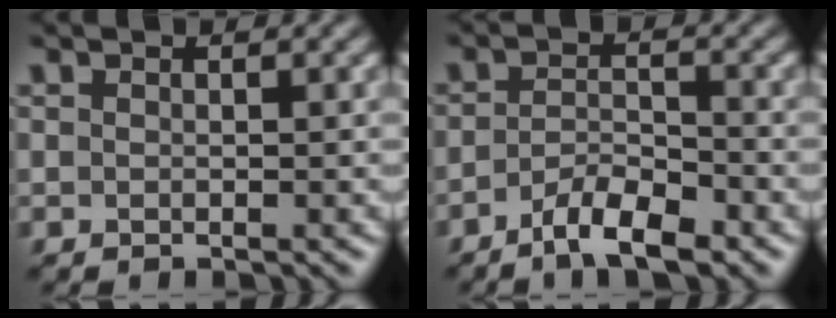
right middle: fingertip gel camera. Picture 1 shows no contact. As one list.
[{"total": 4.1, "force": [-2.7, 1.1, 2.8], "torque": [-0.051, -0.001, -0.051]}]